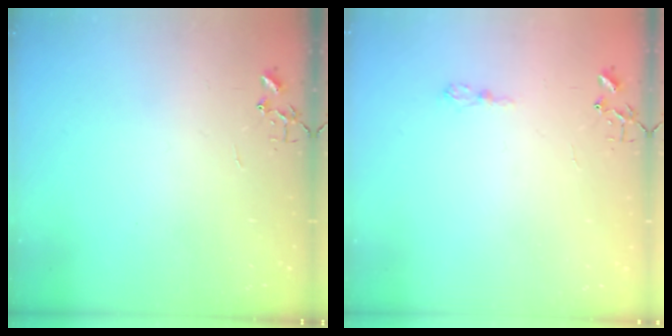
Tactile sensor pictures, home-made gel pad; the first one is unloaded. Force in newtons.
{"total": 6.0, "press": 6.0, "slide": 0.7}